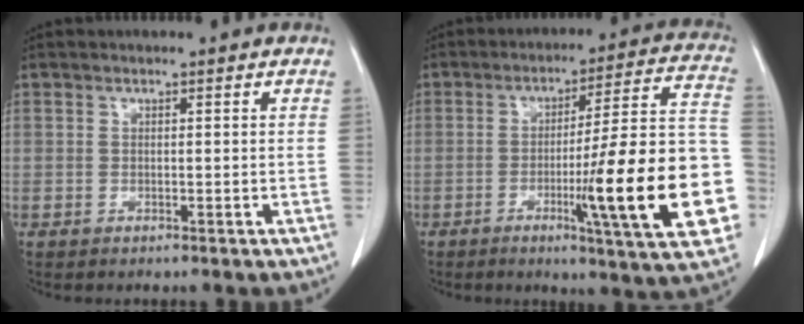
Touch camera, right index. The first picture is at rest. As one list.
[{"total": 21.1, "force": [-5.4, 0.9, 20.4], "torque": [-0.217, 0.010, -0.070]}]